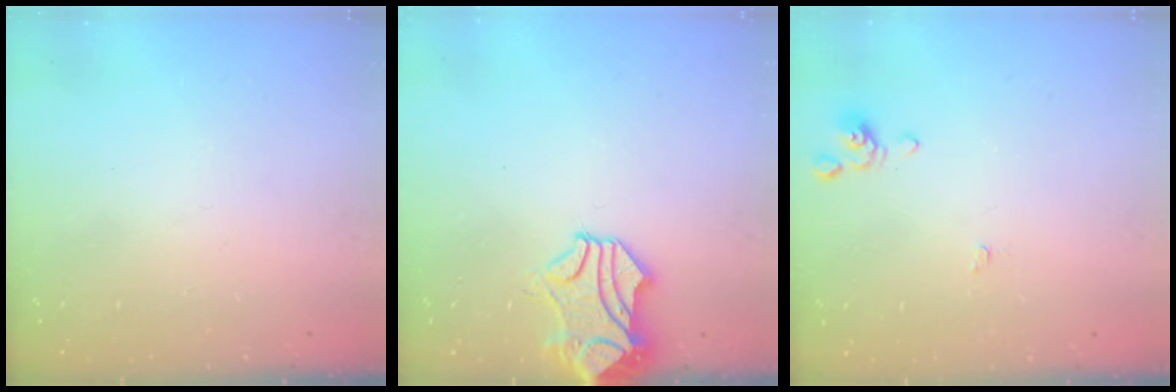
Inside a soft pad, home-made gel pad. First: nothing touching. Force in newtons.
{"total": 1.6, "press": 1.1, "slide": 1.2}
{"total": 0.0}